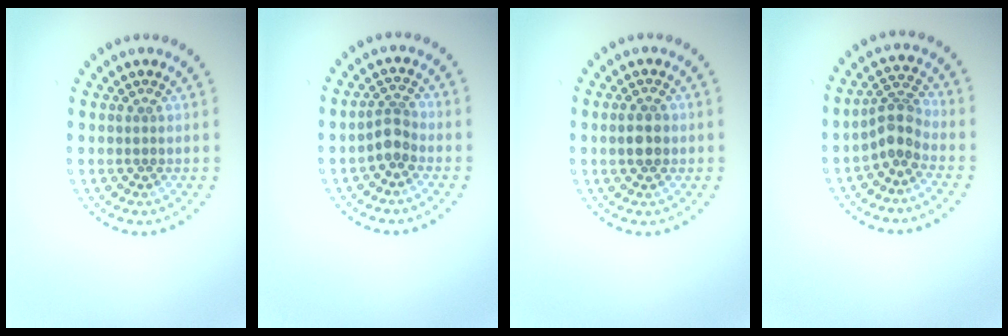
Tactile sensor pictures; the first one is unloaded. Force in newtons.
{"total": 2.0, "press": 1.7, "slide": 1.2}
{"total": 2.2, "press": 2.2, "slide": 0.1}
{"total": 2.8, "press": 2.1, "slide": 1.8}